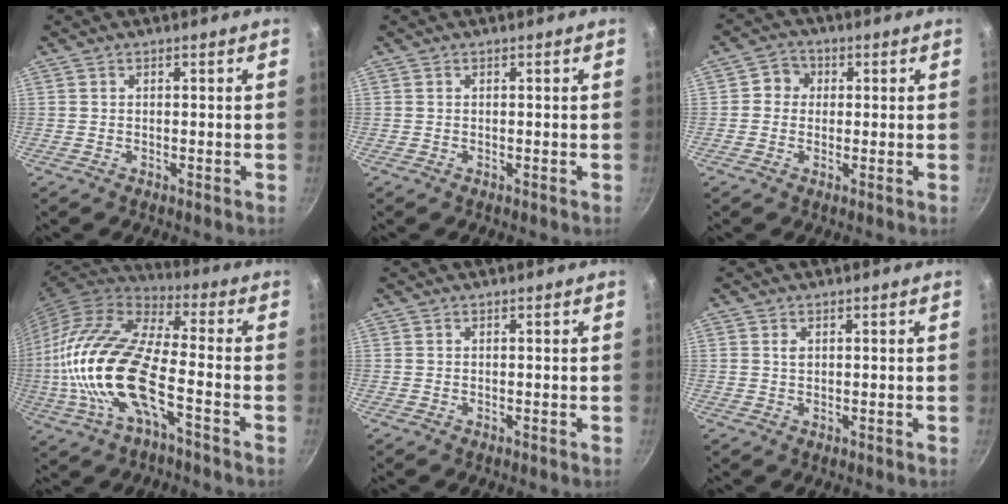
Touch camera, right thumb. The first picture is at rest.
{"total": 0.0}
{"total": 4.0, "force": [0.4, 3.8, 1.3], "torque": [0.007, 0.006, -0.004]}
{"total": 20.9, "force": [-5.2, 8.1, 18.5], "torque": [-0.374, 0.026, -0.115]}
{"total": 0.0}
{"total": 1.1, "force": [0.4, 0.7, 0.8], "torque": [-0.012, 0.002, 0.008]}